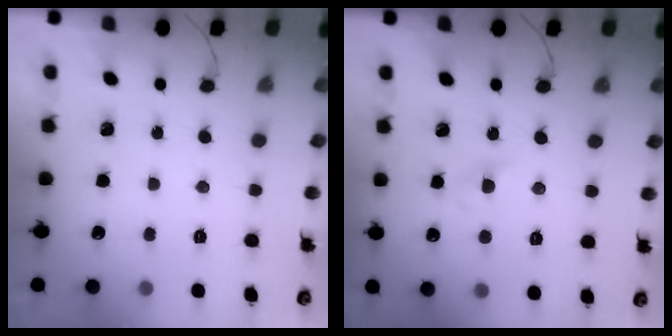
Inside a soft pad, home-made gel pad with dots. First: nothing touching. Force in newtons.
{"total": 3.1, "press": 2.9, "slide": 0.9}